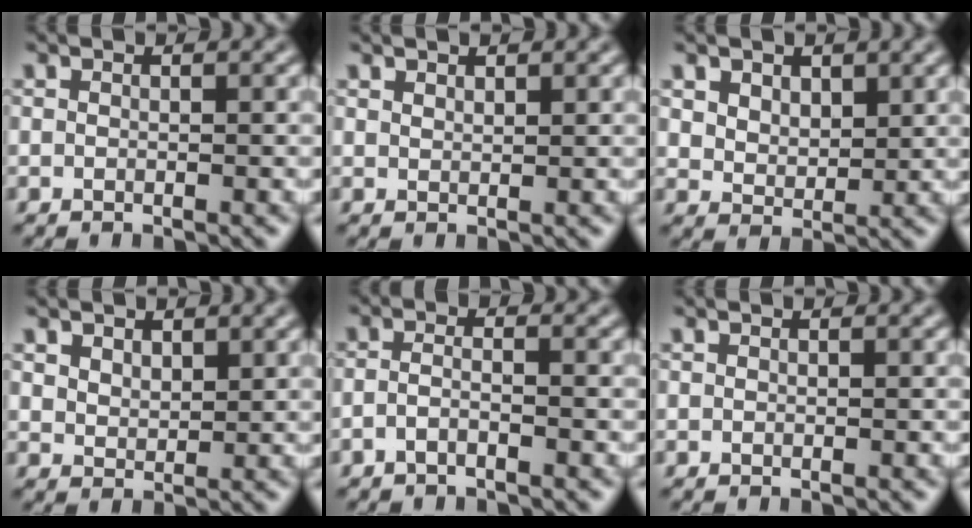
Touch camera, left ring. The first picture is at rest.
{"total": 0.9, "force": [0.8, 0.2, 0.2], "torque": [-0.002, -0.001, 0.016]}
{"total": 2.7, "force": [1.5, 1.9, 1.3], "torque": [-0.031, -0.009, 0.026]}
{"total": 1.8, "force": [1.2, 1.1, 0.7], "torque": [-0.019, -0.004, 0.025]}
{"total": 1.6, "force": [-1.0, 0.4, 1.2], "torque": [-0.026, -0.001, -0.024]}
{"total": 0.0}